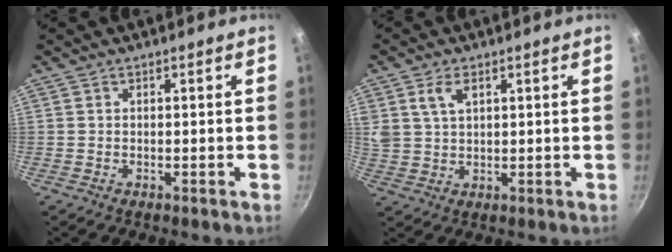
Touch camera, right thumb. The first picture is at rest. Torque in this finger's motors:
{"motor_torque": [0.47, 1.55, 0.68, 0.54, 0.05]}